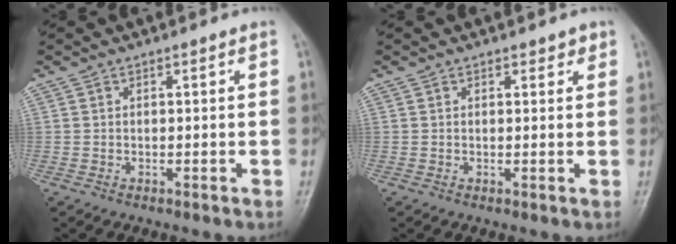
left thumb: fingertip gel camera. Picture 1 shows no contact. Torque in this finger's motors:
{"motor_torque": [-0.70, -0.13, -0.22, -0.05, 0.03]}